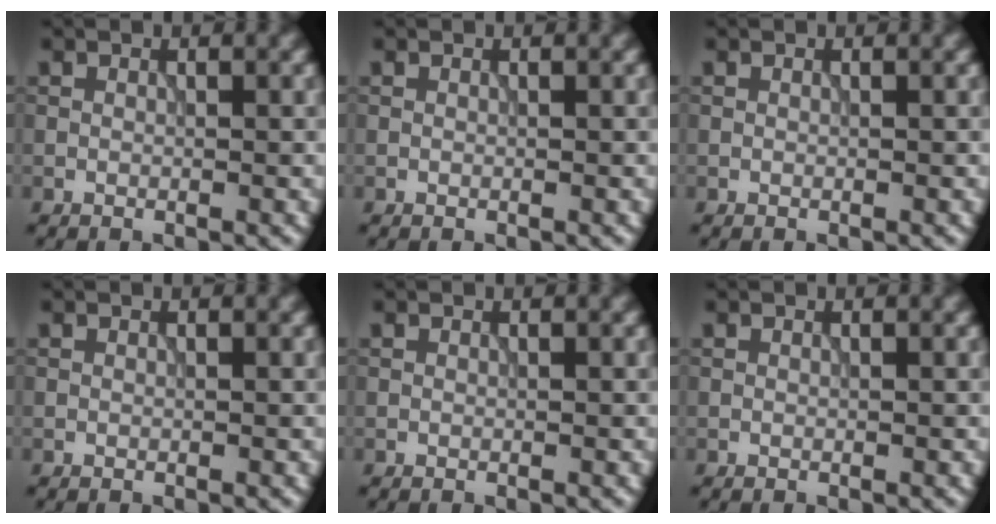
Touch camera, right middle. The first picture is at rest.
{"total": 0.0}
{"total": 0.0}
{"total": 0.0}
{"total": 0.0}
{"total": 0.0}